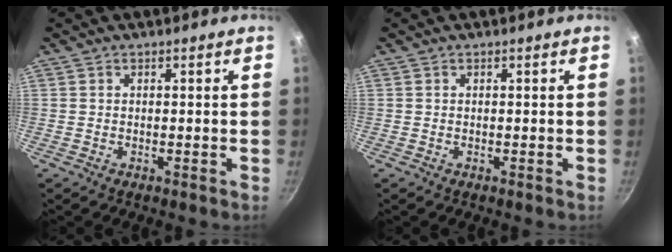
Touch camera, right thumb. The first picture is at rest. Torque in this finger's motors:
{"motor_torque": [-0.10, 0.01, -0.15, -0.28, 0.00]}